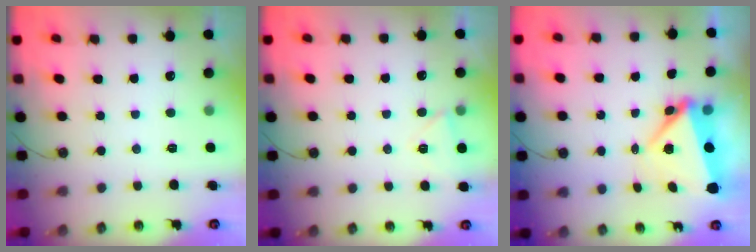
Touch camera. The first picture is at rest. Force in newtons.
{"total": 4.4, "press": 4.0, "slide": 1.7}
{"total": 6.0, "press": 5.7, "slide": 1.8}